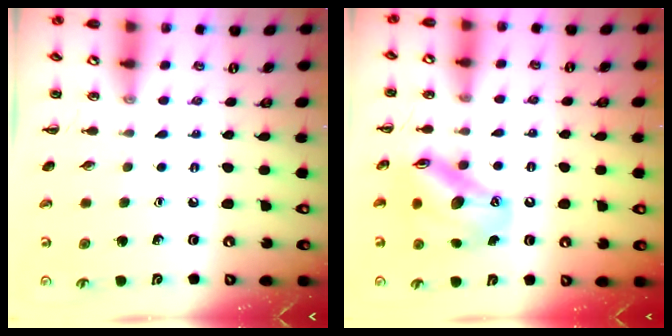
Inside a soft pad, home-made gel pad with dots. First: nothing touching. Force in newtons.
{"total": 12.4, "press": 11.8, "slide": 3.6}